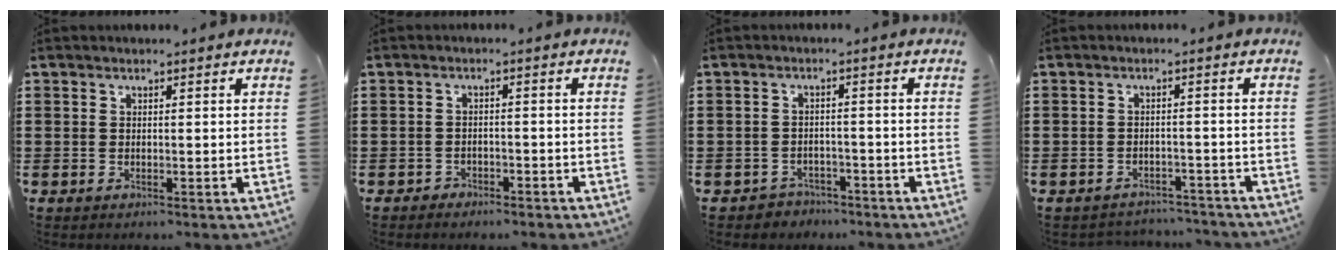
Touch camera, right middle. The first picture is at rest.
{"total": 1.9, "force": [-1.8, 0.6, -0.1], "torque": [-0.005, 0.003, -0.041]}
{"total": 2.3, "force": [-2.1, 0.8, -0.3], "torque": [-0.005, 0.003, -0.049]}
{"total": 2.6, "force": [-2.5, 0.4, -0.1], "torque": [-0.005, 0.000, -0.055]}